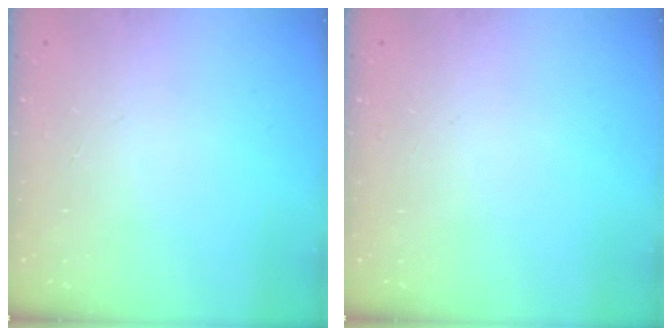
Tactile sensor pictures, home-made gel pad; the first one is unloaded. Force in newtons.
{"total": 0.0}